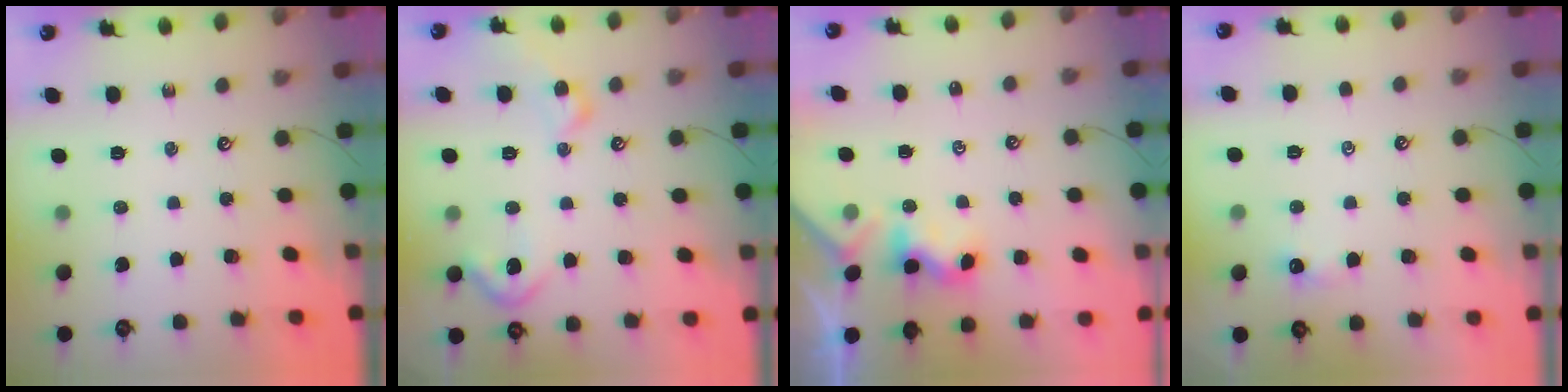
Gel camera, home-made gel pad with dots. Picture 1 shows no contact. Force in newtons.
{"total": 8.0, "press": 7.9, "slide": 1.3}
{"total": 2.2, "press": 2.2, "slide": 0.3}
{"total": 1.9, "press": 1.9, "slide": 0.4}